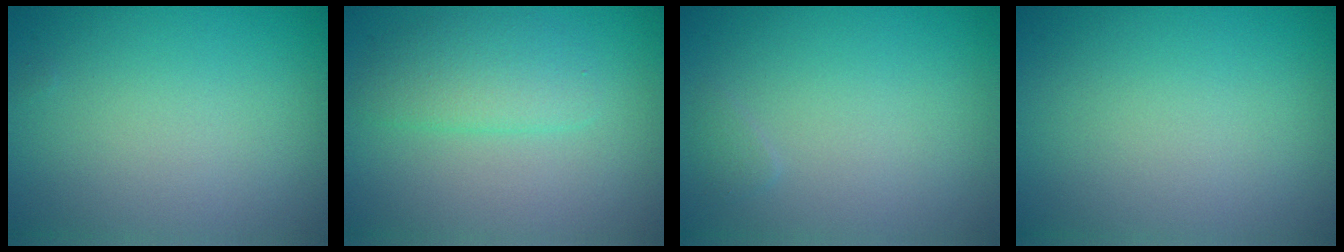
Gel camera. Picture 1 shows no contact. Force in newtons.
{"total": 2.8, "press": 2.8, "slide": 0.1}
{"total": 0.6, "press": 0.6, "slide": 0.0}
{"total": 0.0}